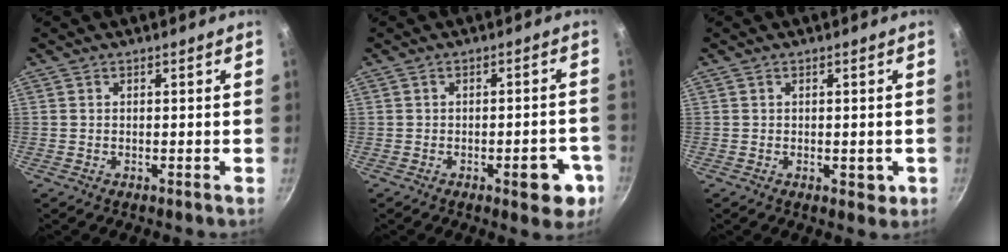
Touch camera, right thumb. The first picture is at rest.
{"total": 7.4, "force": [-3.2, 3.1, 6.0], "torque": [-0.045, 0.020, -0.036]}
{"total": 2.9, "force": [-0.8, 1.6, 2.3], "torque": [-0.019, -0.003, -0.010]}